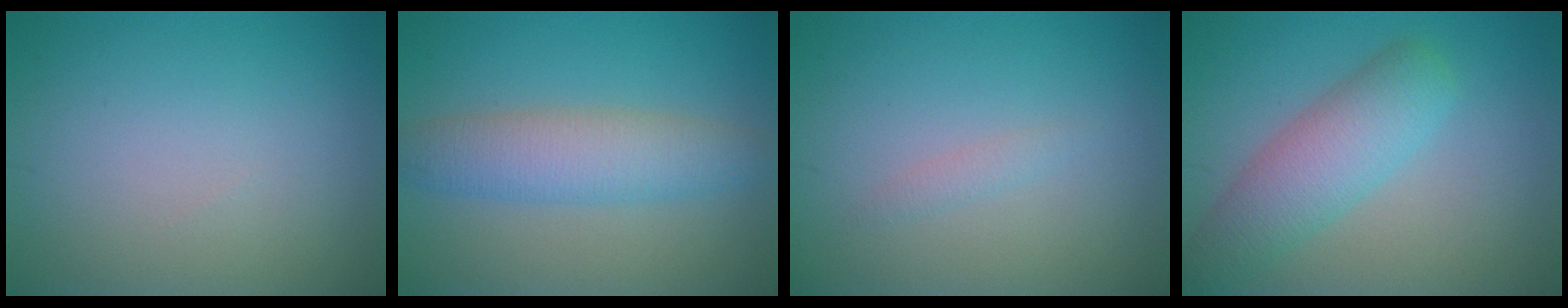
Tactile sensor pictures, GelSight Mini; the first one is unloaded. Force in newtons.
{"total": 4.7, "press": 4.7, "slide": 0.1}
{"total": 0.8, "press": 0.8, "slide": 0.0}
{"total": 5.1, "press": 5.1, "slide": 0.2}